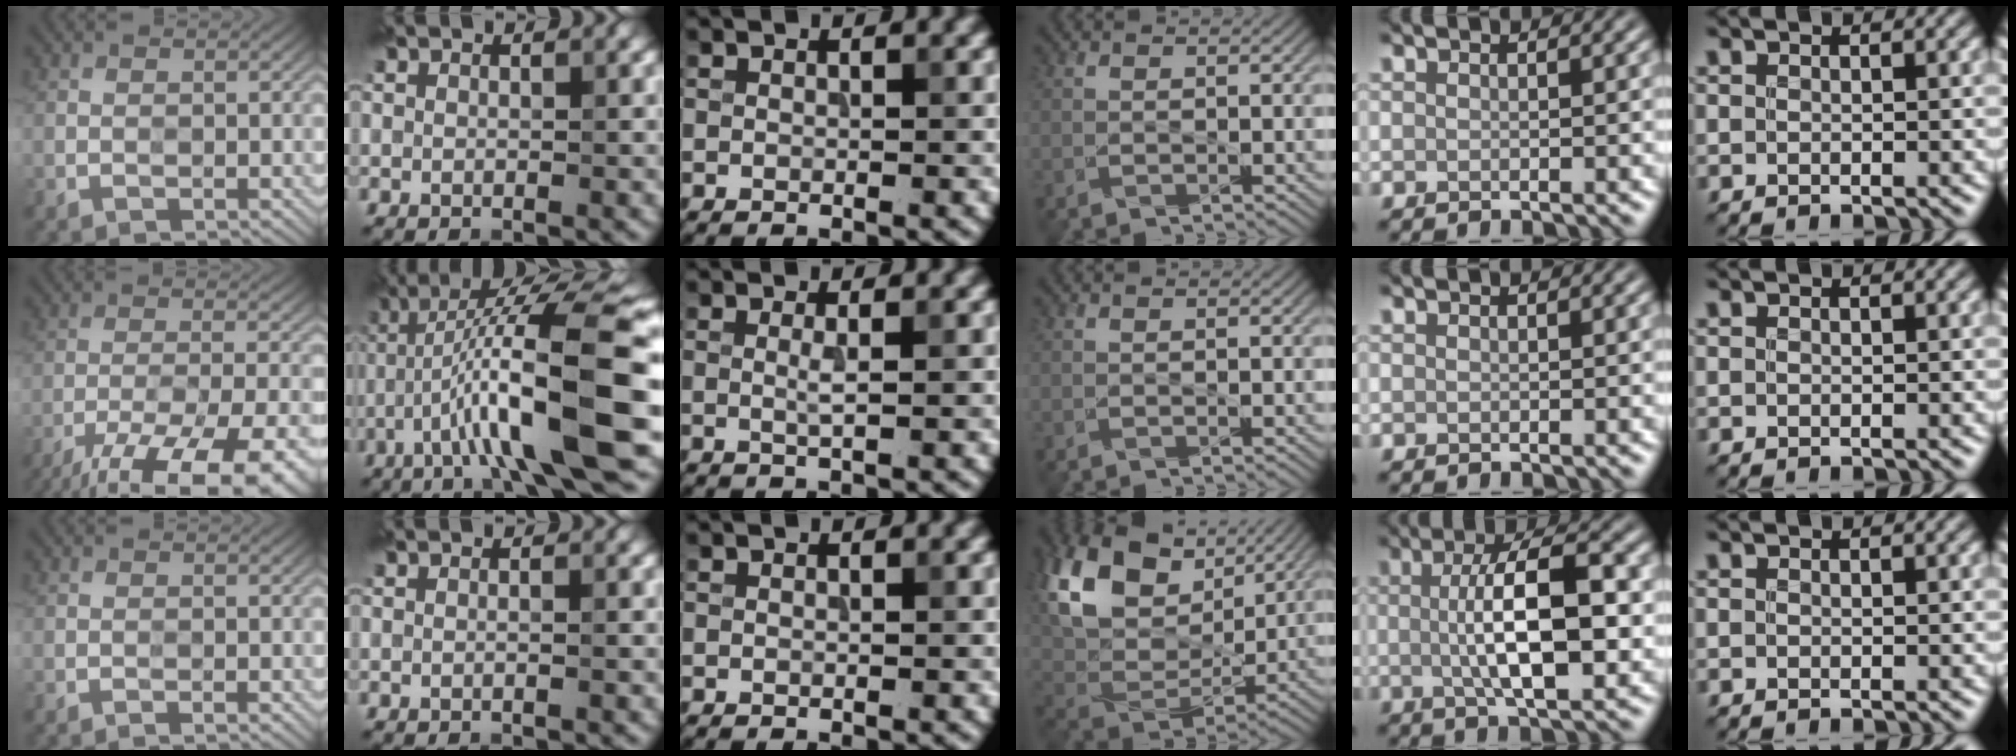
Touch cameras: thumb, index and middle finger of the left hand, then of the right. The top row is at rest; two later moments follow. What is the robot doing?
{"motion": "wipe", "object": "measuring cup"}